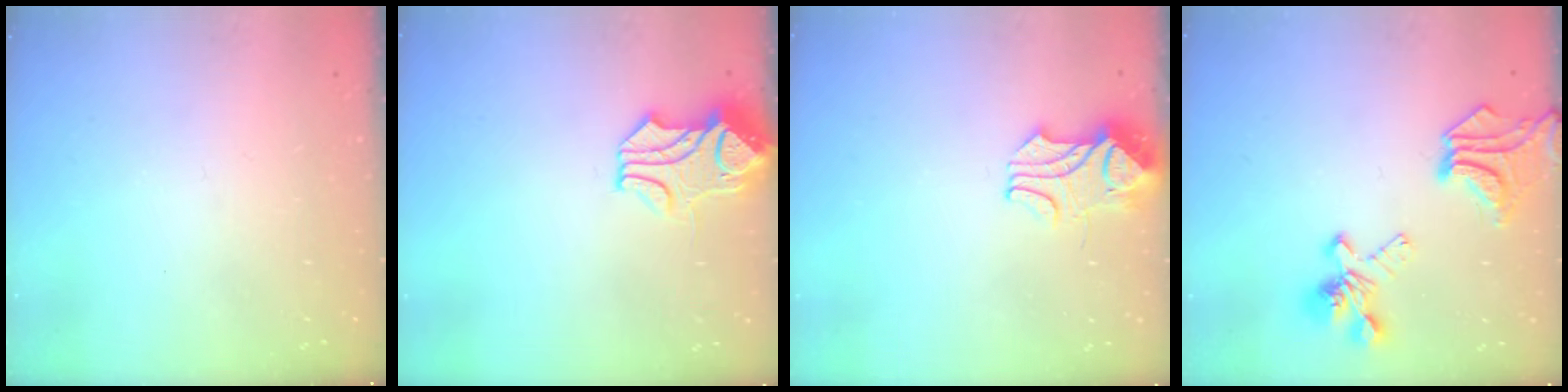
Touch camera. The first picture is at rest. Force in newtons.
{"total": 1.5, "press": 0.8, "slide": 1.3}
{"total": 2.1, "press": 1.9, "slide": 0.8}
{"total": 7.0, "press": 6.6, "slide": 2.4}